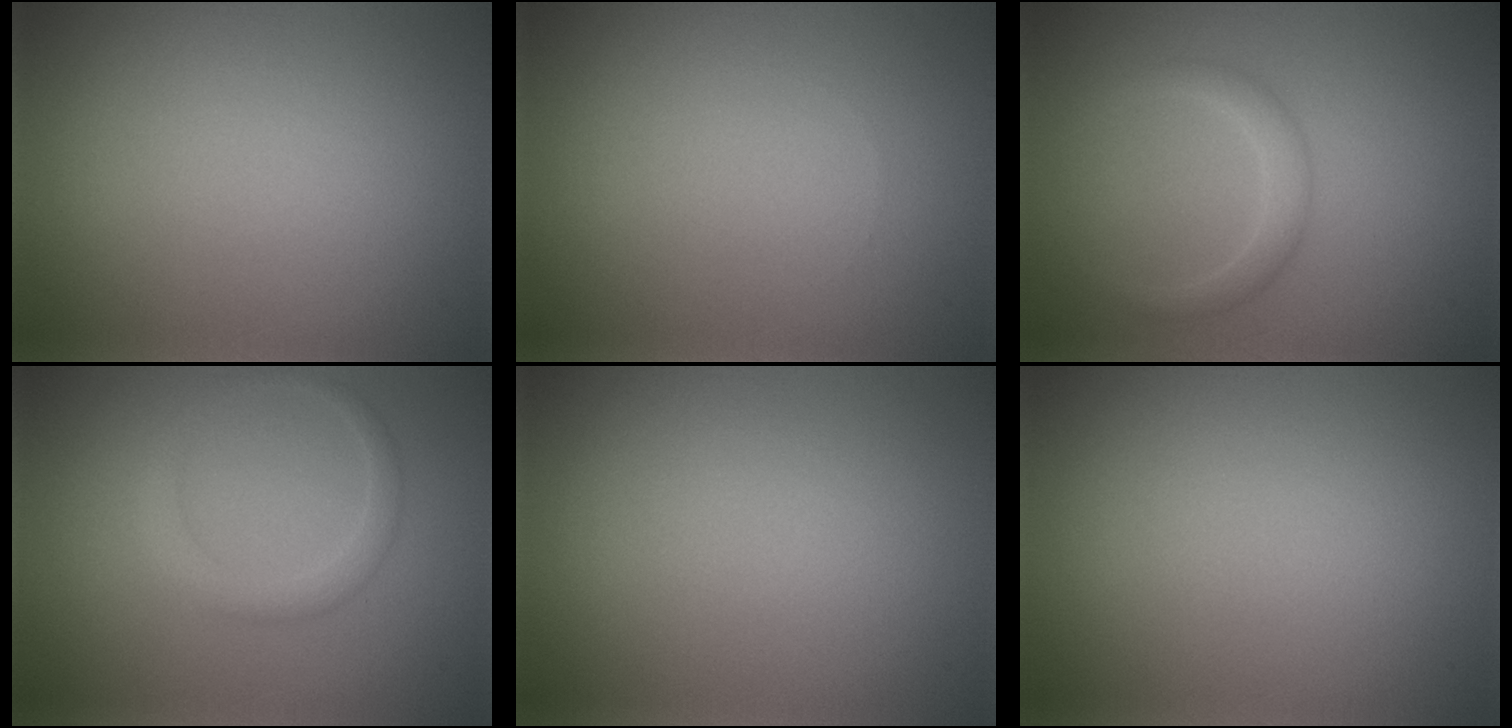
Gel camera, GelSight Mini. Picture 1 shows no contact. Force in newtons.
{"total": 0.0}
{"total": 1.7, "press": 1.7, "slide": 0.1}
{"total": 1.9, "press": 1.9, "slide": 0.1}
{"total": 0.0}
{"total": 0.0}